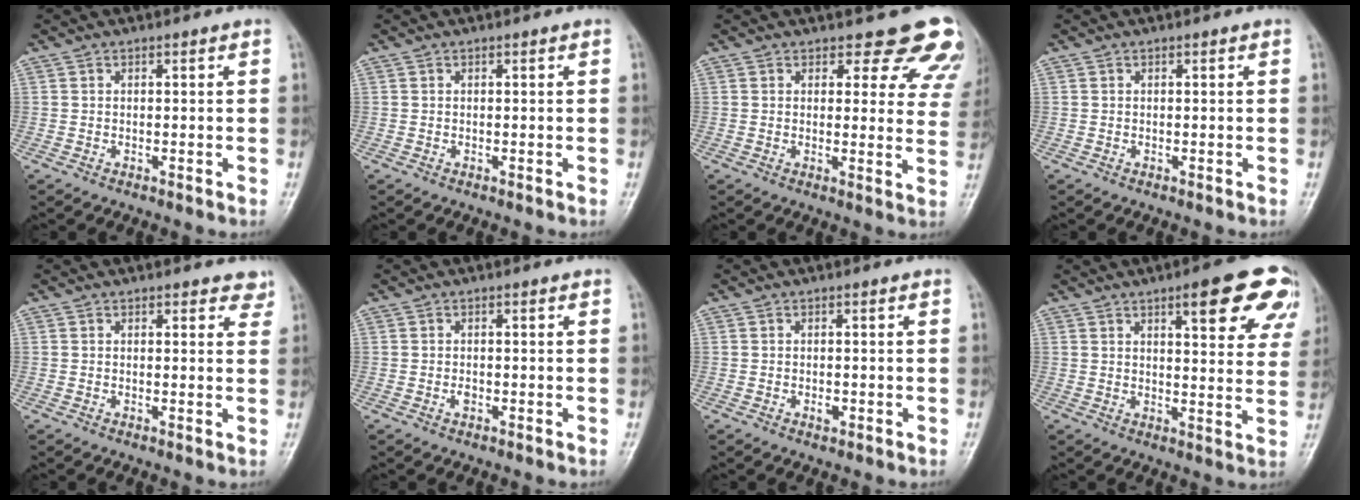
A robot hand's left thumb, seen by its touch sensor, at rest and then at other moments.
{"total": 0.0}
{"total": 11.4, "force": [10.0, 4.6, 2.9], "torque": [0.024, -0.062, 0.085]}
{"total": 0.0}
{"total": 3.3, "force": [2.6, 1.5, 1.3], "torque": [0.014, -0.011, 0.022]}
{"total": 1.1, "force": [-0.3, 0.7, 0.8], "torque": [-0.009, 0.000, -0.006]}
{"total": 1.3, "force": [-0.4, 0.8, 0.9], "torque": [-0.011, -0.001, -0.006]}
{"total": 14.8, "force": [7.9, 4.4, 11.7], "torque": [-0.109, -0.031, 0.093]}